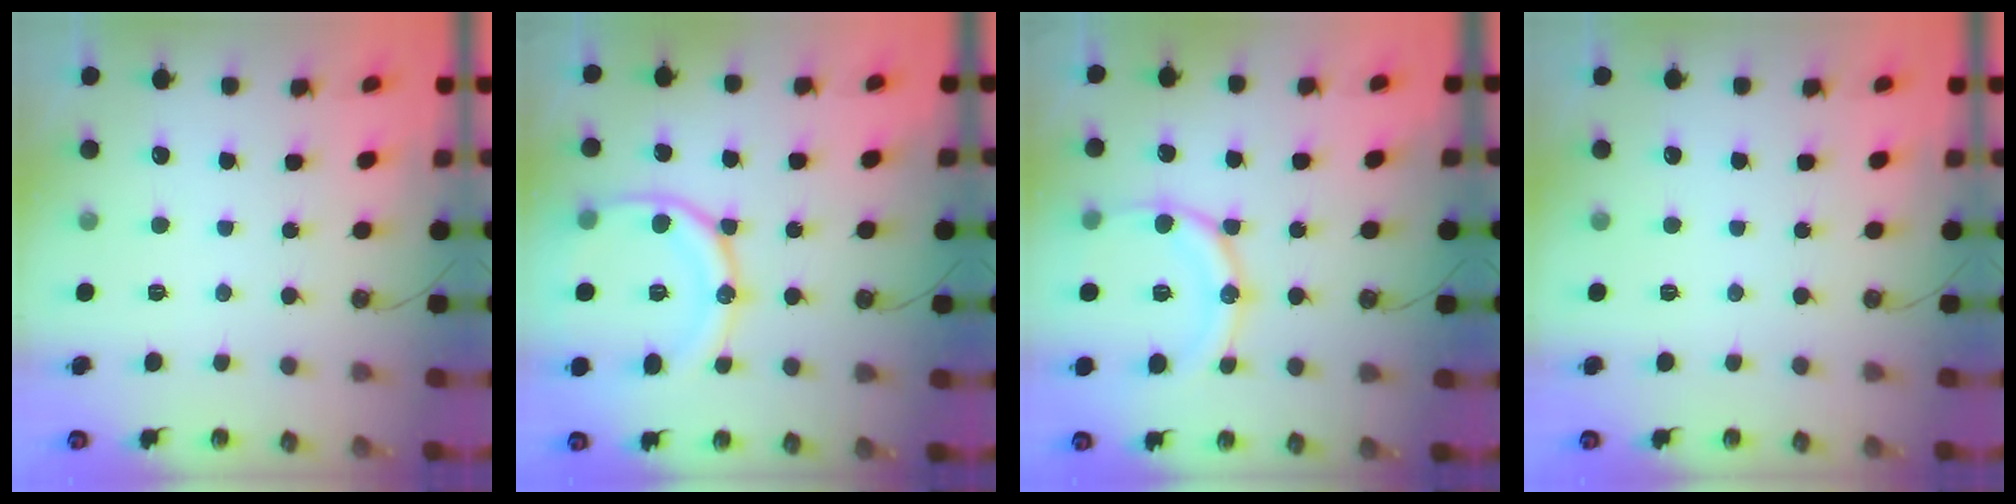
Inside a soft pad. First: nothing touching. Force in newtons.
{"total": 17.4, "press": 17.3, "slide": 2.0}
{"total": 15.9, "press": 15.6, "slide": 3.0}
{"total": 0.0}